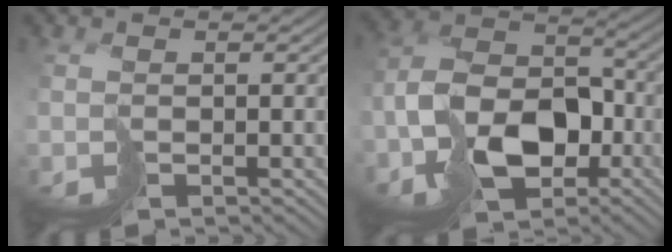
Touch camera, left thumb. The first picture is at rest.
{"total": 11.0, "force": [-4.5, 7.2, 6.9], "torque": [-0.125, -0.005, -0.090]}